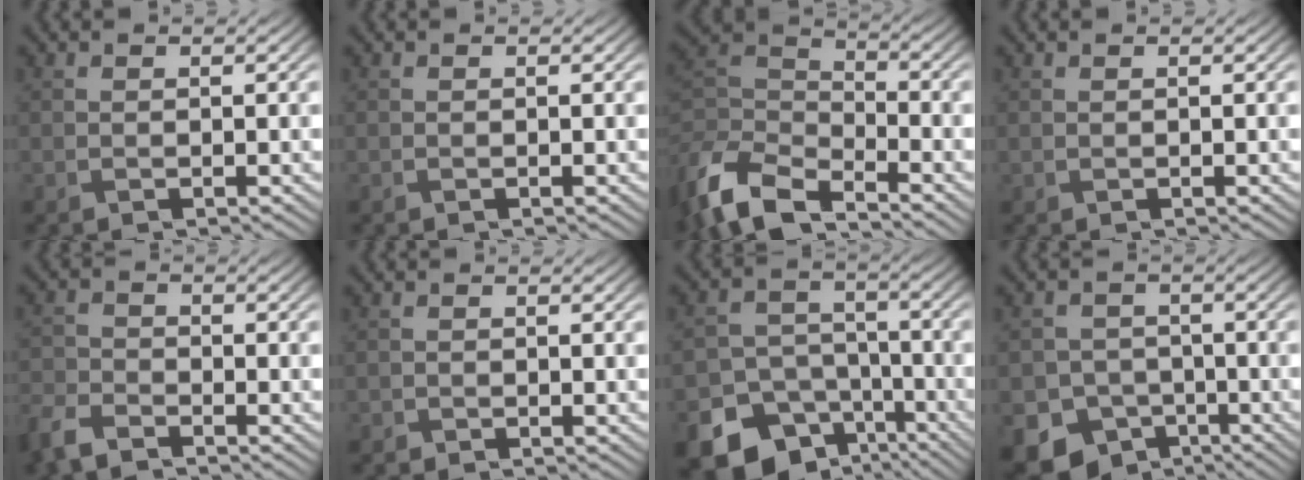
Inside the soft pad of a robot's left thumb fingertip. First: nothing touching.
{"total": 0.0}
{"total": 9.6, "force": [-7.2, 3.6, 5.3], "torque": [-0.124, -0.011, -0.152]}
{"total": 0.0}
{"total": 4.9, "force": [-4.1, 1.7, 2.0], "torque": [-0.050, -0.009, -0.094]}
{"total": 0.6, "force": [-0.6, 0.1, 0.0], "torque": [0.001, -0.002, -0.010]}
{"total": 15.9, "force": [-10.1, 11.2, 5.2], "torque": [-0.137, -0.066, -0.143]}
{"total": 10.2, "force": [-6.2, 7.5, 3.1], "torque": [-0.061, -0.032, -0.115]}